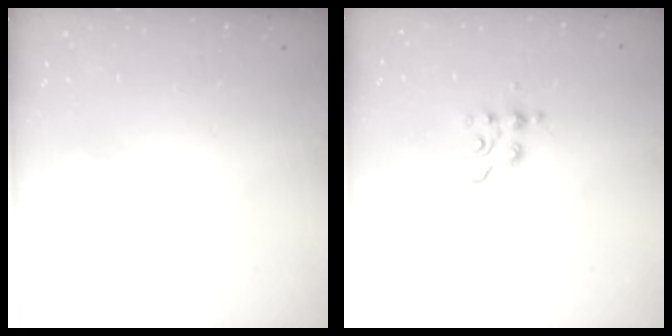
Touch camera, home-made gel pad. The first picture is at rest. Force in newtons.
{"total": 4.7, "press": 4.7, "slide": 0.5}